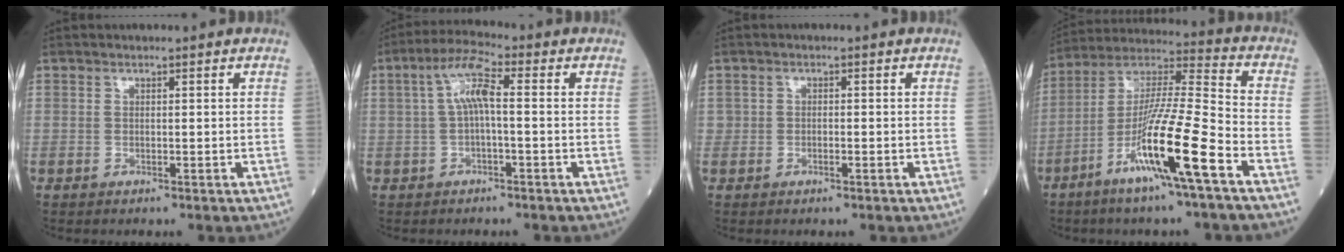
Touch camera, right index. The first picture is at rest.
{"total": 5.9, "force": [0.5, 1.0, 5.8], "torque": [-0.113, 0.020, 0.009]}
{"total": 0.7, "force": [-0.3, 0.0, 0.6], "torque": [-0.013, 0.002, -0.003]}
{"total": 15.5, "force": [-7.1, -0.5, 13.8], "torque": [-0.268, -0.014, -0.133]}